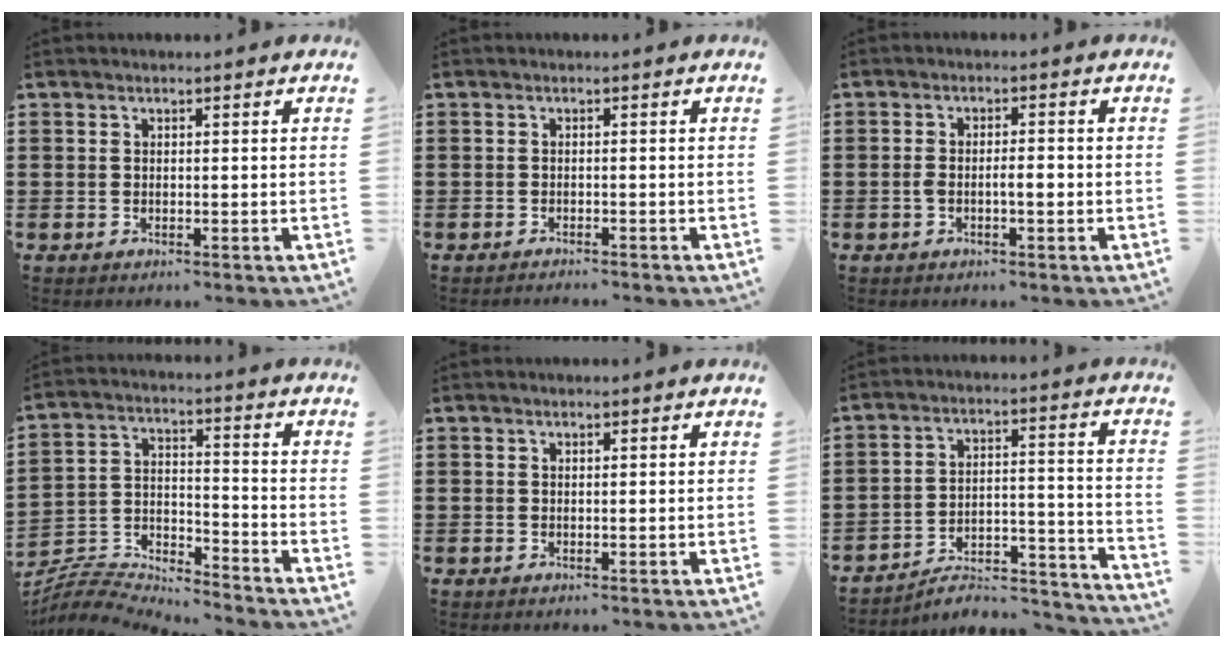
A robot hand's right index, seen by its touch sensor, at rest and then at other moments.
{"total": 1.0, "force": [-1.0, -0.1, 0.0], "torque": [-0.001, -0.002, -0.021]}
{"total": 2.9, "force": [-0.9, 0.8, 2.6], "torque": [-0.047, 0.005, -0.017]}
{"total": 6.3, "force": [-6.1, 1.0, 0.9], "torque": [-0.040, -0.004, -0.129]}
{"total": 0.0}
{"total": 4.8, "force": [-4.4, 1.2, 1.6], "torque": [-0.028, -0.006, -0.090]}